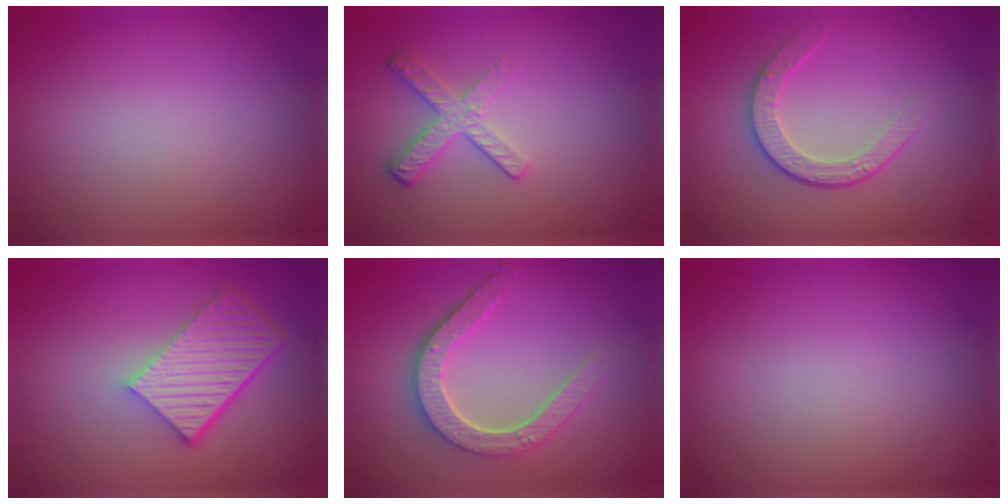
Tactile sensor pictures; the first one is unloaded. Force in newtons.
{"total": 2.6, "press": 2.2, "slide": 1.4}
{"total": 2.6, "press": 2.0, "slide": 1.7}
{"total": 6.5, "press": 4.6, "slide": 4.6}
{"total": 4.7, "press": 3.6, "slide": 3.0}
{"total": 0.0}